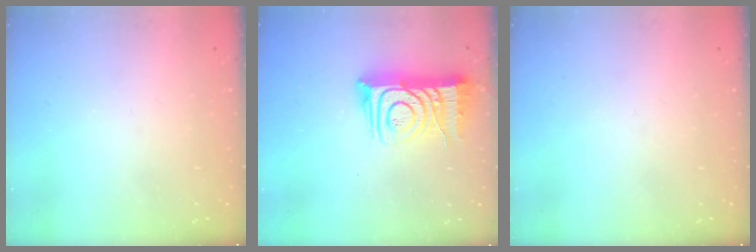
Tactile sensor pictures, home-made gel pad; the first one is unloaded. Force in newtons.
{"total": 13.7, "press": 13.6, "slide": 1.1}
{"total": 0.0}